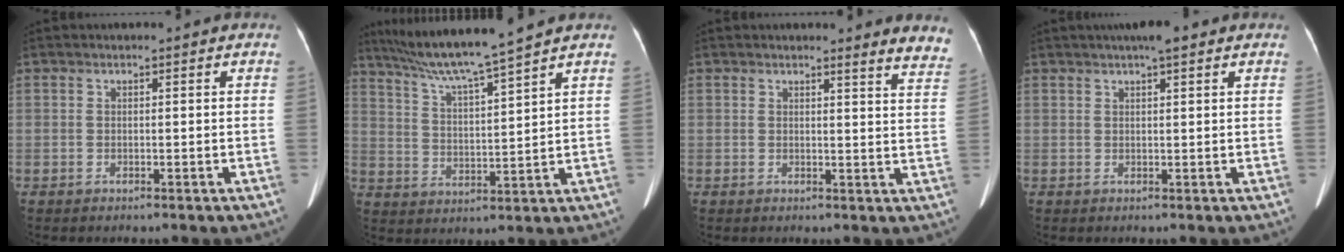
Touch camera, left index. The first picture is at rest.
{"total": 11.4, "force": [9.7, -2.0, 5.5], "torque": [-0.099, 0.007, 0.173]}
{"total": 6.3, "force": [6.2, 0.2, 1.3], "torque": [0.000, -0.042, 0.041]}
{"total": 4.2, "force": [2.9, 0.4, 3.0], "torque": [-0.044, 0.020, 0.043]}